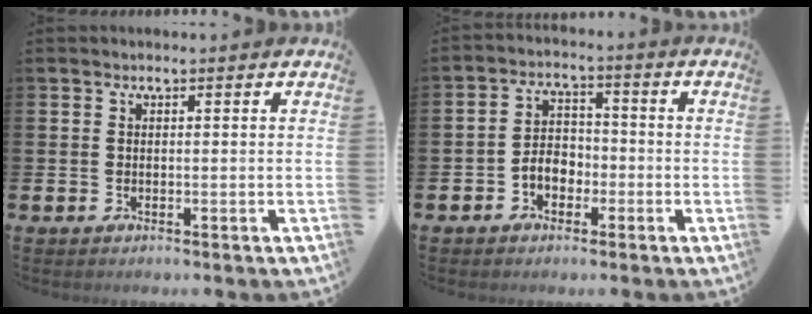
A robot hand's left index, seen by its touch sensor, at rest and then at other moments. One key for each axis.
{"total": 3.9, "fx": -1.9, "fy": 2.8, "fz": 1.9, "tx": -0.036, "ty": 0.010, "tz": -0.042}